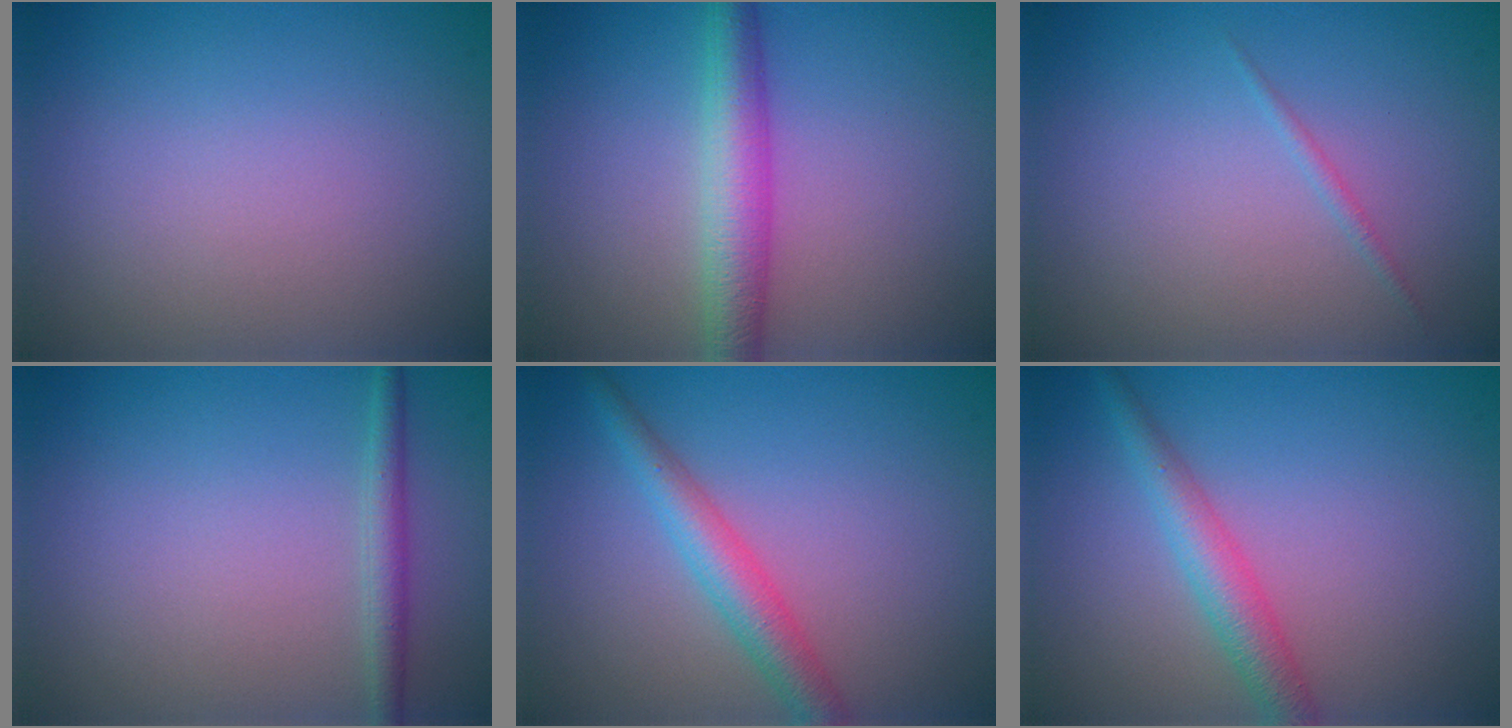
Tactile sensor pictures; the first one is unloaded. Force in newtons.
{"total": 4.2, "press": 4.2, "slide": 0.0}
{"total": 0.6, "press": 0.6, "slide": 0.0}
{"total": 1.8, "press": 1.8, "slide": 0.1}
{"total": 3.4, "press": 3.4, "slide": 0.2}
{"total": 3.2, "press": 3.2, "slide": 0.0}